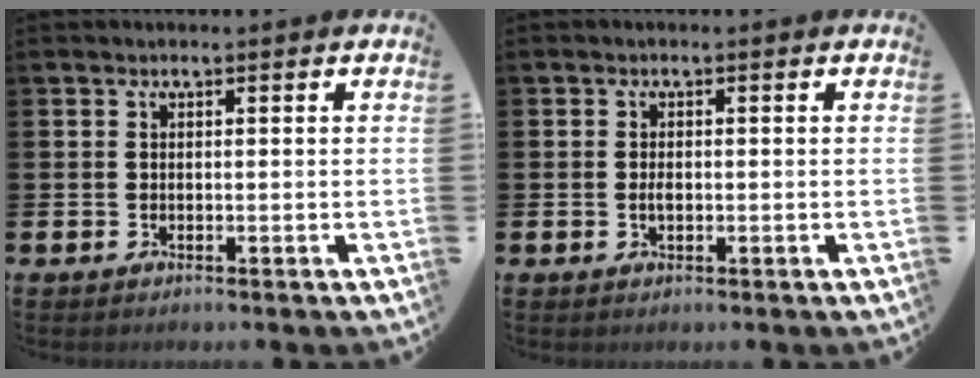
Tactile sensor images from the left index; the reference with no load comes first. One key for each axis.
{"total": 1.2, "fx": -0.1, "fy": 0.6, "fz": 1.0, "tx": -0.018, "ty": 0.002, "tz": -0.004}